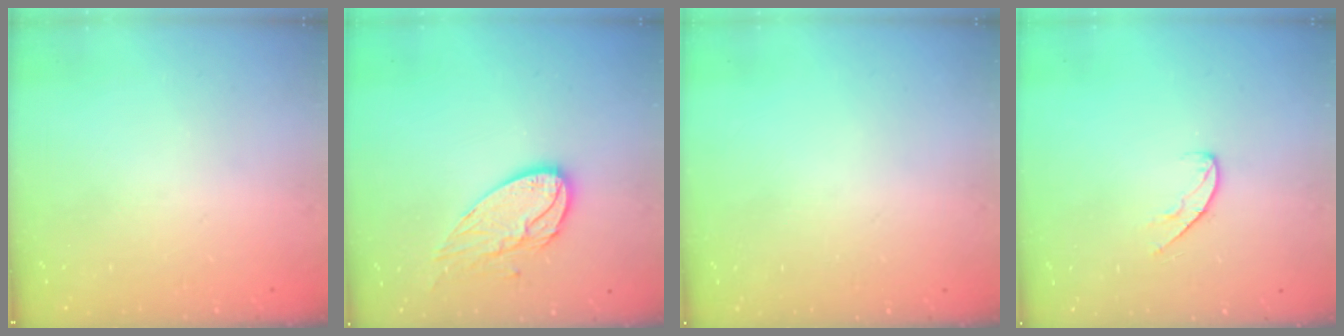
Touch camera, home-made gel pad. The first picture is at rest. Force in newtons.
{"total": 11.7, "press": 11.7, "slide": 1.0}
{"total": 0.0}
{"total": 5.7, "press": 5.7, "slide": 0.5}